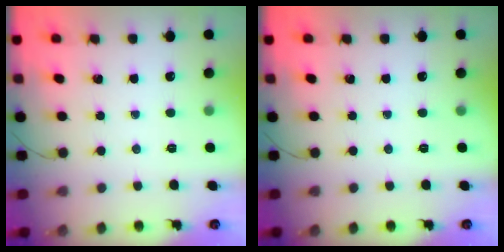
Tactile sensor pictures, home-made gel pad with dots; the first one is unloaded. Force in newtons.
{"total": 0.0}